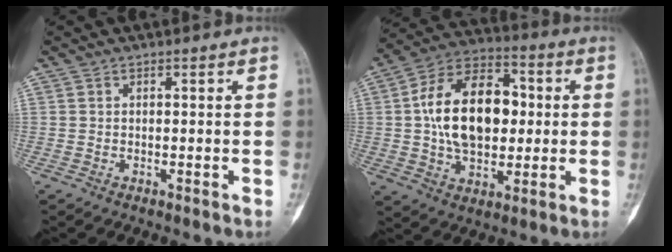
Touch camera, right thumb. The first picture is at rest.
{"total": 19.2, "force": [1.4, 12.2, 14.8], "torque": [-0.223, 0.022, 0.022]}